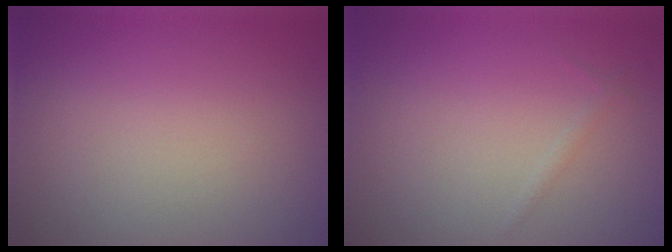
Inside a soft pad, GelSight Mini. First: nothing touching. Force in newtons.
{"total": 0.5, "press": 0.5, "slide": 0.0}